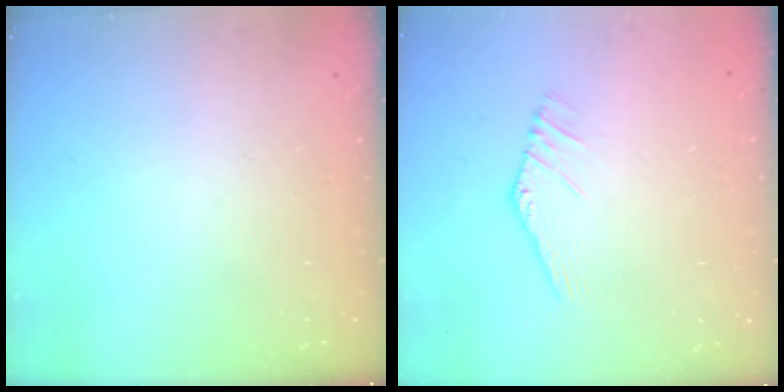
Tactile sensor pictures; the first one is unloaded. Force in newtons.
{"total": 3.0, "press": 3.0, "slide": 0.1}